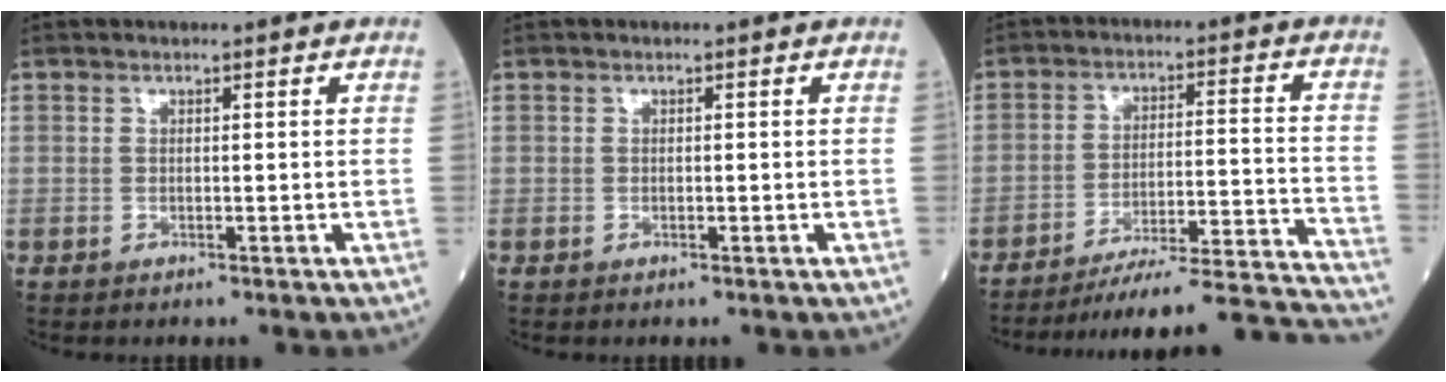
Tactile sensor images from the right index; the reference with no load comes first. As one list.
[{"total": 0.0}, {"total": 23.1, "force": [-22.1, -1.4, 6.8], "torque": [-0.050, -0.010, -0.303]}]